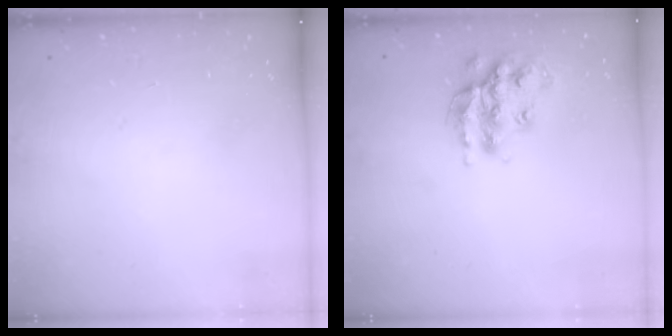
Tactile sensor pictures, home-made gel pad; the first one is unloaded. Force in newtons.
{"total": 16.3, "press": 16.3, "slide": 0.8}